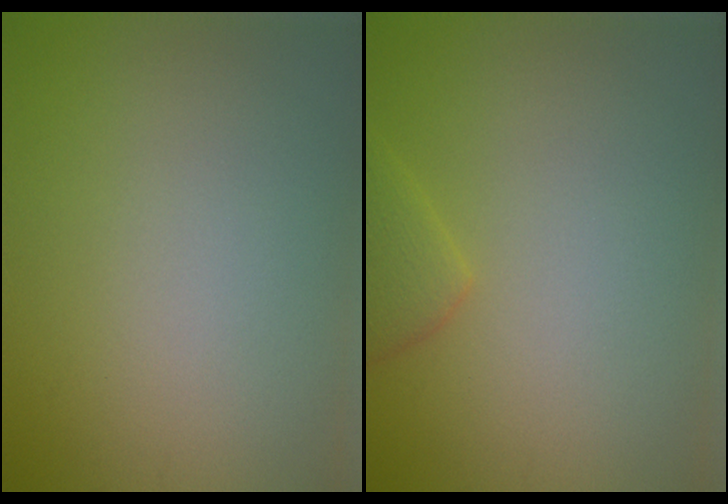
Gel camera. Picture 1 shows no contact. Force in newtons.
{"total": 2.0, "press": 1.9, "slide": 0.2}